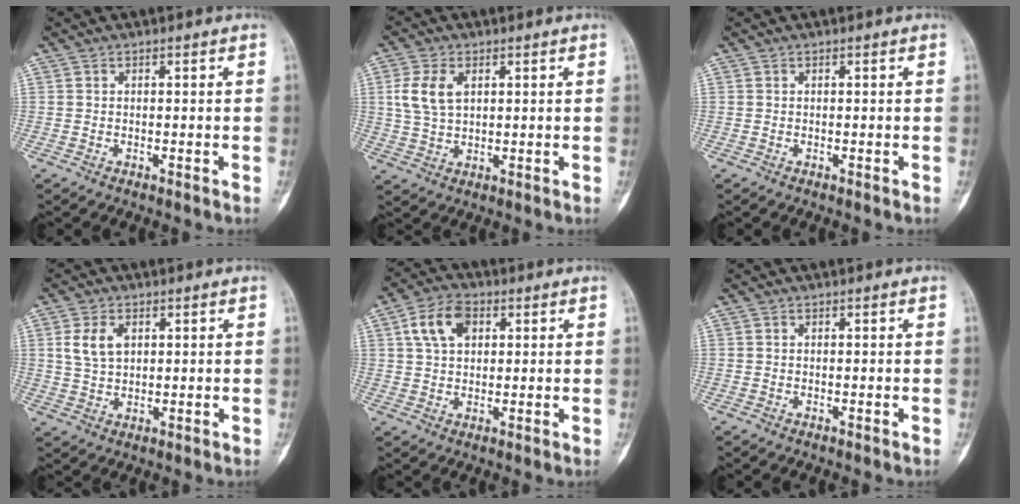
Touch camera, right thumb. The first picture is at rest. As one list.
[{"total": 6.9, "force": [1.9, 4.3, 5.1], "torque": [-0.106, 0.002, 0.042]}, {"total": 0.0}, {"total": 5.7, "force": [1.8, 3.7, 3.9], "torque": [-0.069, -0.003, 0.038]}, {"total": 8.3, "force": [2.7, 5.5, 5.6], "torque": [-0.092, 0.008, 0.044]}, {"total": 0.0}]